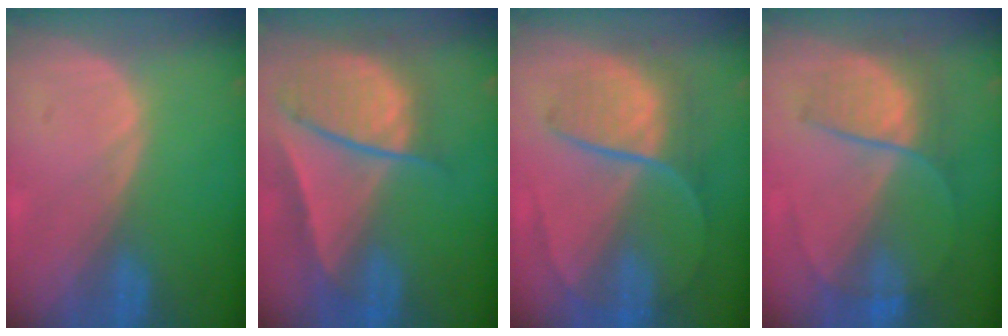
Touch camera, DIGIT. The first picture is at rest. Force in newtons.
{"total": 9.5, "press": 8.1, "slide": 4.9}
{"total": 8.7, "press": 7.5, "slide": 4.5}
{"total": 6.5, "press": 6.3, "slide": 1.3}